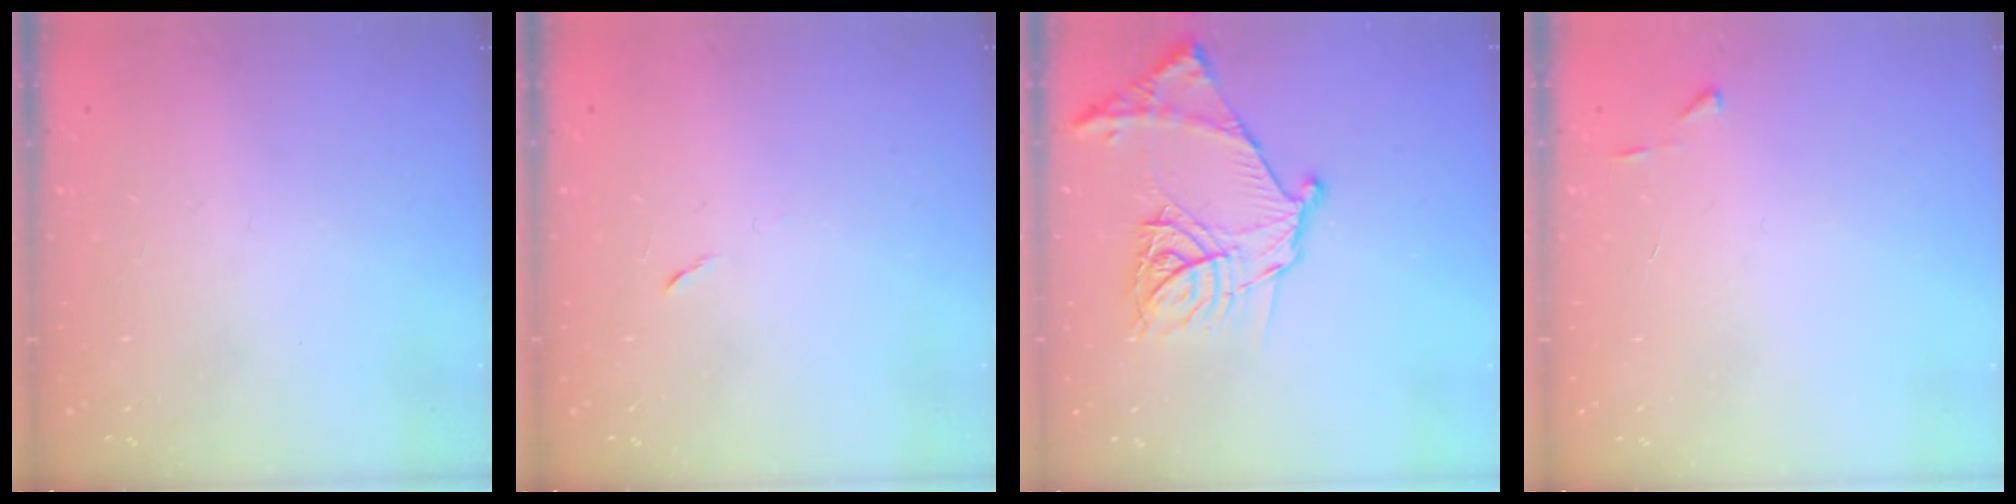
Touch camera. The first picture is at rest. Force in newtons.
{"total": 5.2, "press": 4.8, "slide": 2.1}
{"total": 18.4, "press": 18.3, "slide": 1.9}
{"total": 2.7, "press": 2.7, "slide": 0.3}